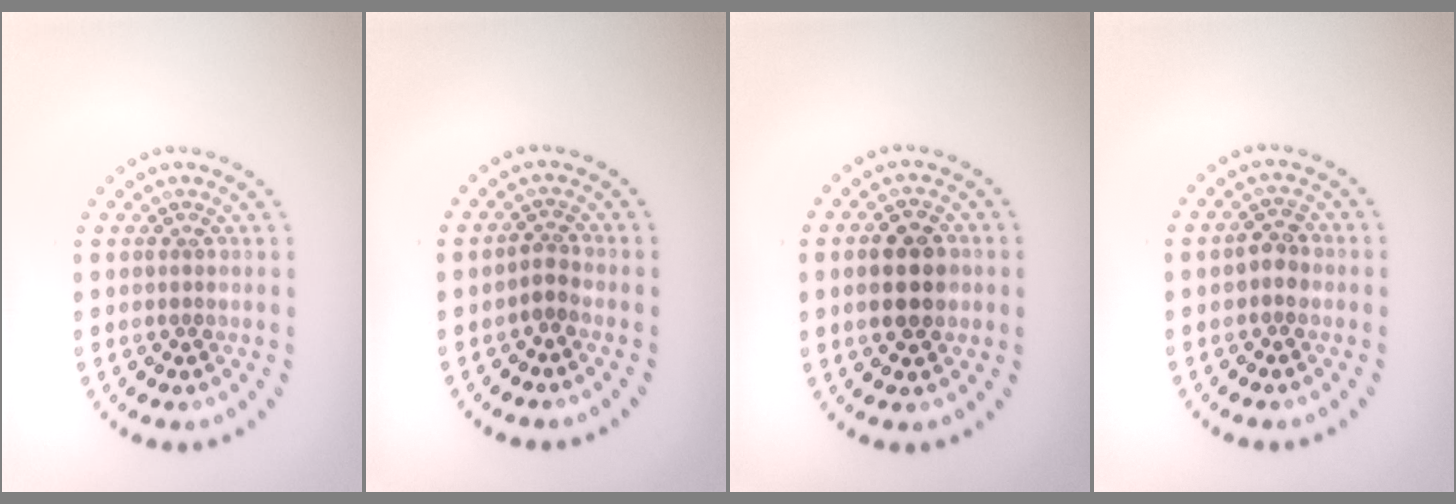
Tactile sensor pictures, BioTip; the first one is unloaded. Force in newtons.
{"total": 1.4, "press": 0.9, "slide": 1.0}
{"total": 3.6, "press": 3.6, "slide": 0.2}
{"total": 1.8, "press": 1.7, "slide": 0.6}